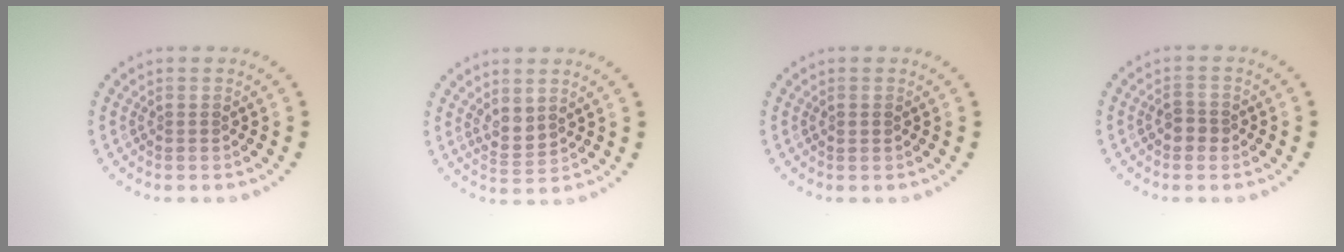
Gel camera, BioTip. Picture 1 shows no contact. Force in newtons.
{"total": 2.1, "press": 1.7, "slide": 1.3}
{"total": 0.8, "press": 0.8, "slide": 0.1}
{"total": 1.5, "press": 1.5, "slide": 0.3}